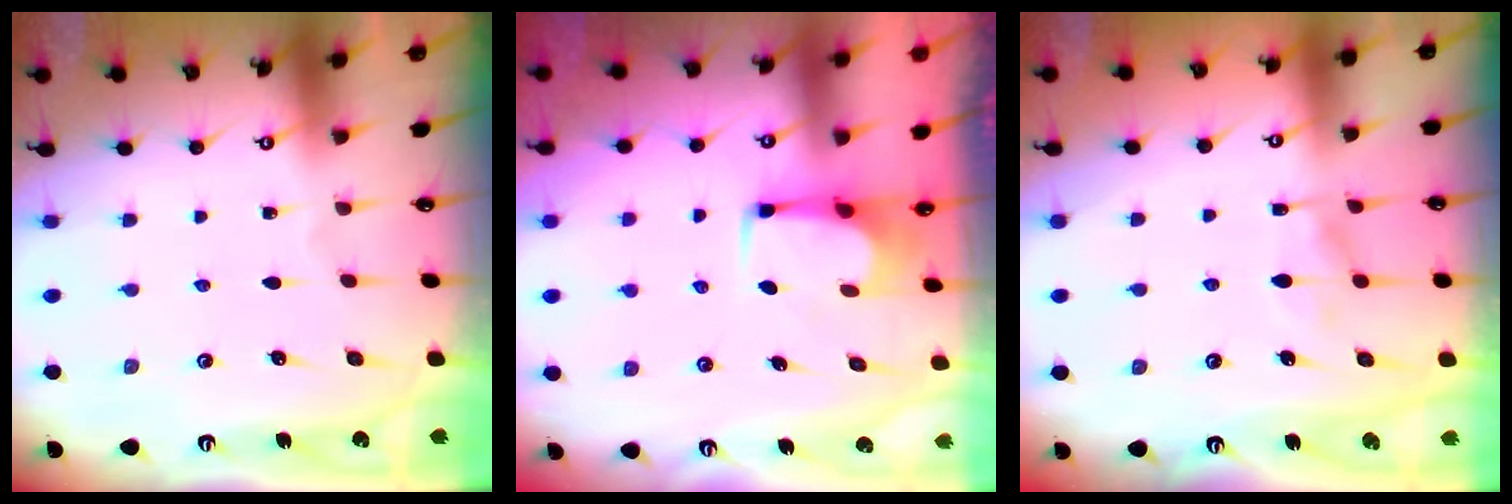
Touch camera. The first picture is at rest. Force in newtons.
{"total": 2.5, "press": 2.4, "slide": 0.4}
{"total": 6.5, "press": 6.5, "slide": 1.0}